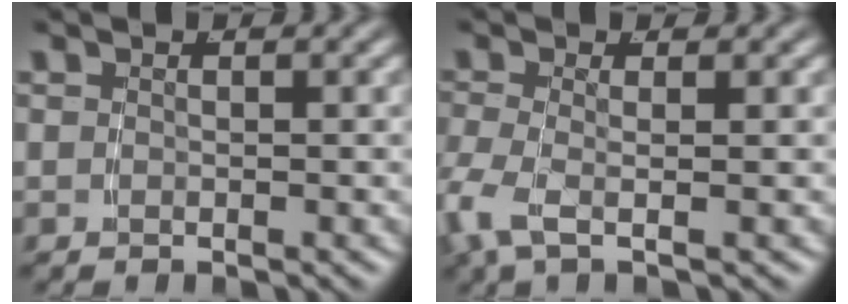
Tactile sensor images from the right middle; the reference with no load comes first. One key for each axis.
{"total": 2.4, "fx": -0.8, "fy": 0.8, "fz": 2.2, "tx": -0.072, "ty": -0.018, "tz": -0.006}